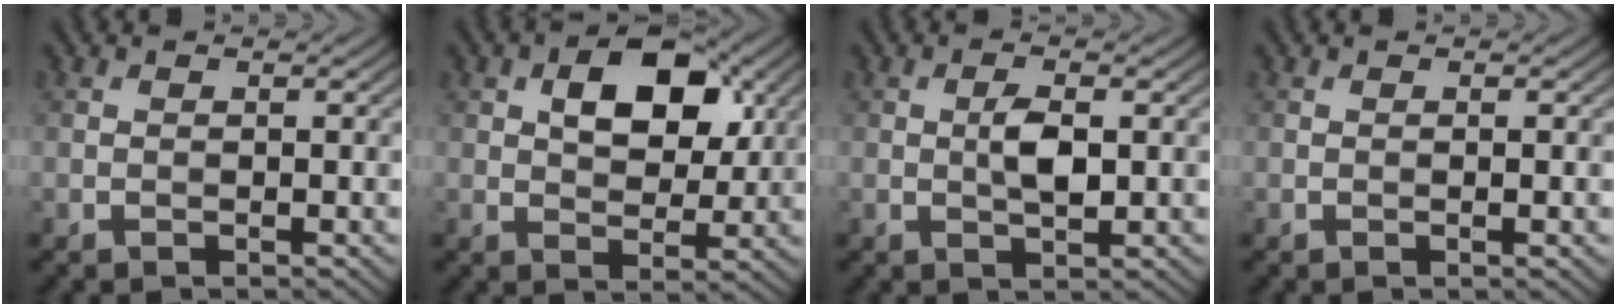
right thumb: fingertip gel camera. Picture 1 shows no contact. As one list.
[{"total": 8.7, "force": [2.8, 5.2, 6.4], "torque": [-0.099, 0.002, 0.041]}, {"total": 3.2, "force": [0.2, 1.2, 3.0], "torque": [-0.059, 0.000, 0.003]}, {"total": 0.6, "force": [-0.1, 0.0, 0.6], "torque": [-0.012, -0.001, -0.002]}]